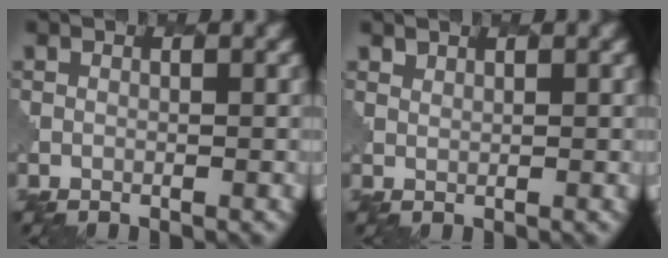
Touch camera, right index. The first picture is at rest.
{"total": 1.3, "force": [1.3, 0.1, -0.1], "torque": [-0.003, -0.005, 0.025]}